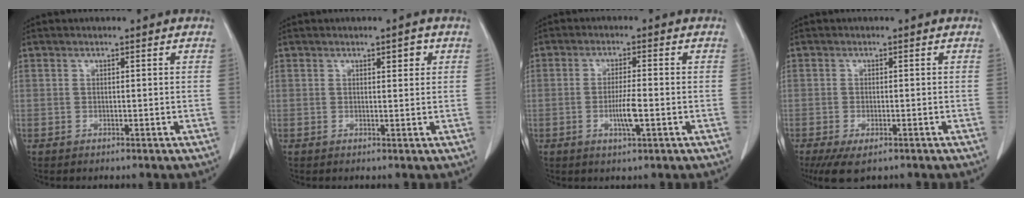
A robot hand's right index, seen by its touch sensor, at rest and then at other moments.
{"total": 1.7, "force": [0.8, 0.6, 1.3], "torque": [-0.017, -0.001, 0.010]}
{"total": 4.4, "force": [-1.2, 0.3, 4.2], "torque": [-0.081, -0.006, -0.021]}
{"total": 5.0, "force": [-3.3, 1.7, 3.3], "torque": [-0.056, -0.013, -0.051]}